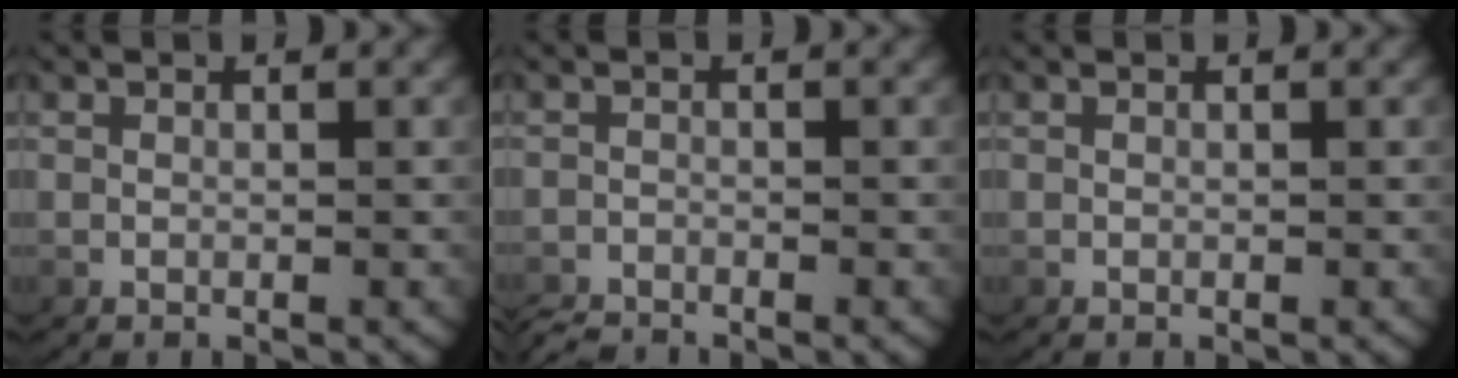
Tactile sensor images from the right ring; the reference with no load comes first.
{"total": 1.9, "force": [-1.9, 0.2, 0.0], "torque": [-0.008, -0.015, -0.029]}
{"total": 0.0}